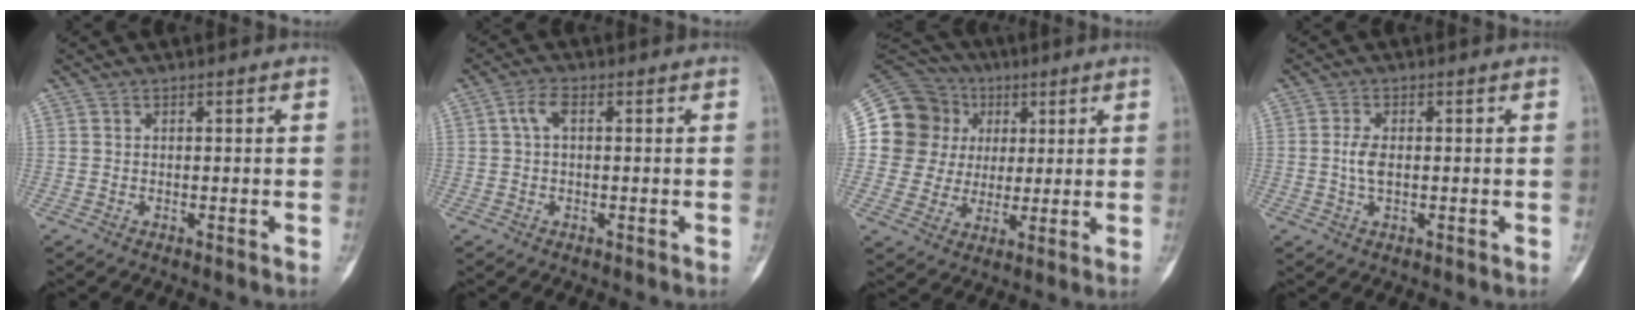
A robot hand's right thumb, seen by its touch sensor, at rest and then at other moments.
{"total": 3.0, "force": [0.5, 1.5, 2.5], "torque": [-0.052, 0.011, 0.008]}
{"total": 16.3, "force": [3.6, 15.4, 3.5], "torque": [-0.038, 0.042, 0.073]}
{"total": 3.1, "force": [0.0, 1.6, 2.7], "torque": [-0.057, 0.002, -0.001]}